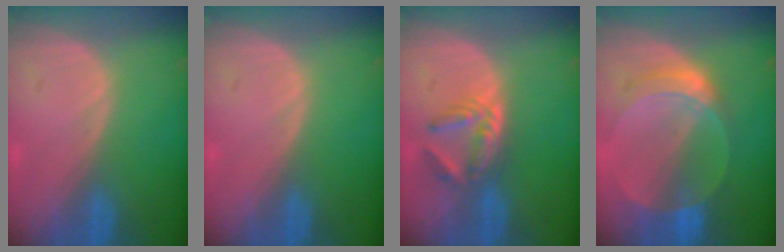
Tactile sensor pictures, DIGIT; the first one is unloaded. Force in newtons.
{"total": 0.0}
{"total": 5.9, "press": 4.9, "slide": 3.2}
{"total": 6.8, "press": 6.0, "slide": 3.2}